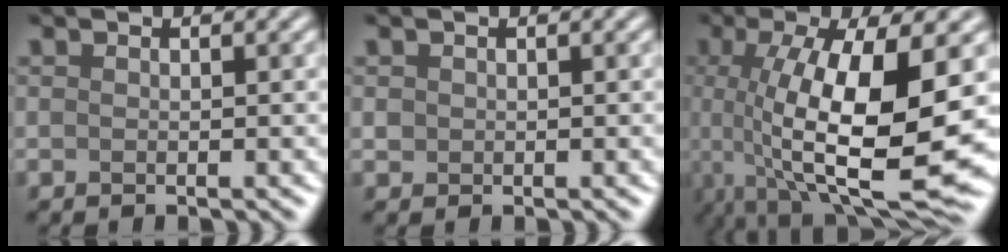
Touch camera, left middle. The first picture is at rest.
{"total": 0.7, "force": [0.1, 0.6, 0.1], "torque": [0.002, -0.001, 0.003]}
{"total": 12.7, "force": [-0.9, 4.1, 12.0], "torque": [-0.194, -0.016, -0.016]}